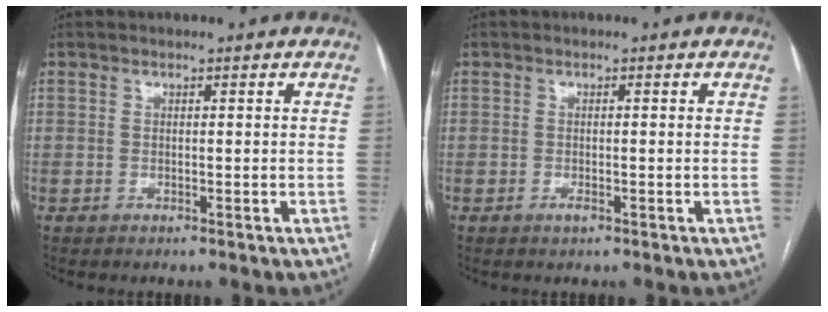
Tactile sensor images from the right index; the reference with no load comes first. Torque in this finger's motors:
{"motor_torque": [-0.09, 0.01, -0.01, -0.01]}